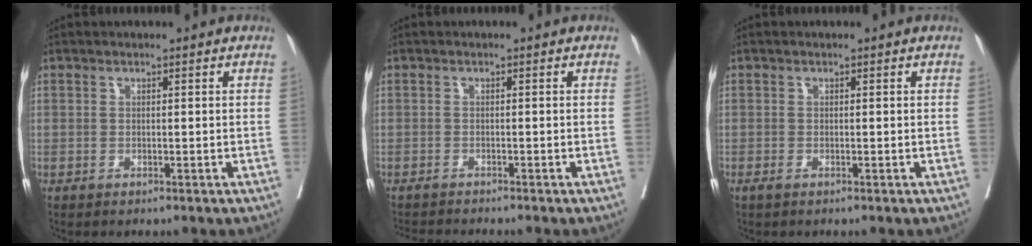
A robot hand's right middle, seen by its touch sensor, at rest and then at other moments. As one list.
[{"total": 3.1, "force": [-3.0, -0.7, 0.3], "torque": [-0.001, -0.015, -0.050]}, {"total": 0.6, "force": [-0.5, 0.1, 0.4], "torque": [-0.010, -0.002, -0.008]}]